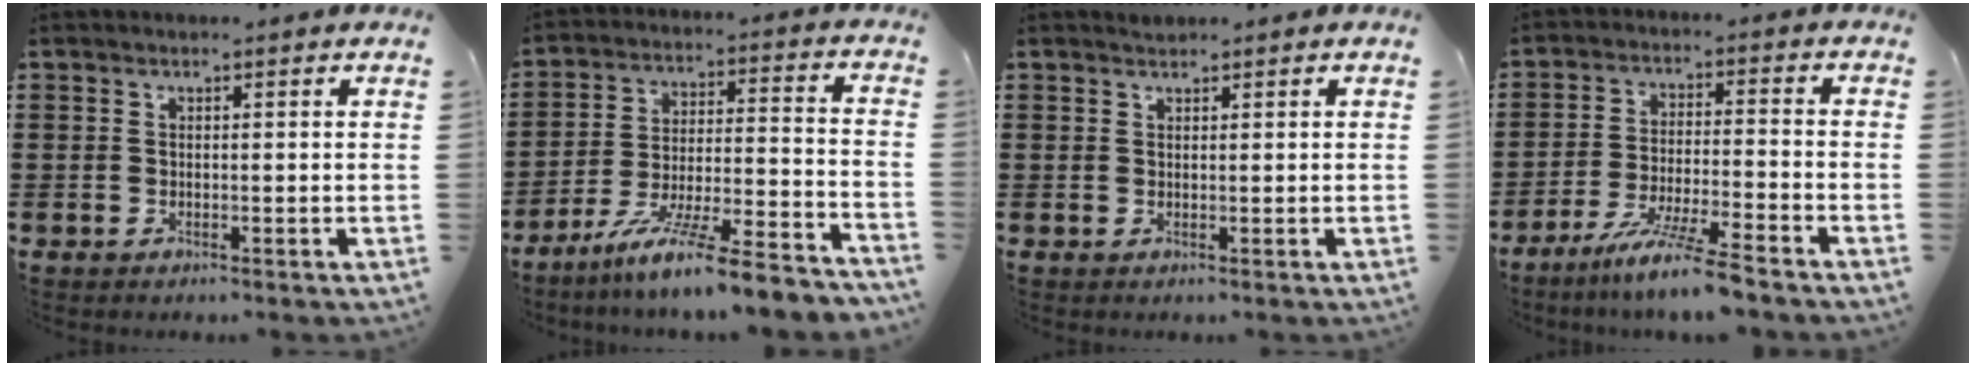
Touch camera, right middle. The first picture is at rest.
{"total": 10.6, "force": [-9.0, -0.4, 5.6], "torque": [-0.097, 0.004, -0.174]}
{"total": 0.8, "force": [0.8, 0.3, -0.1], "torque": [0.001, 0.000, 0.015]}
{"total": 8.0, "force": [-6.6, -0.6, 4.4], "torque": [-0.087, -0.017, -0.124]}